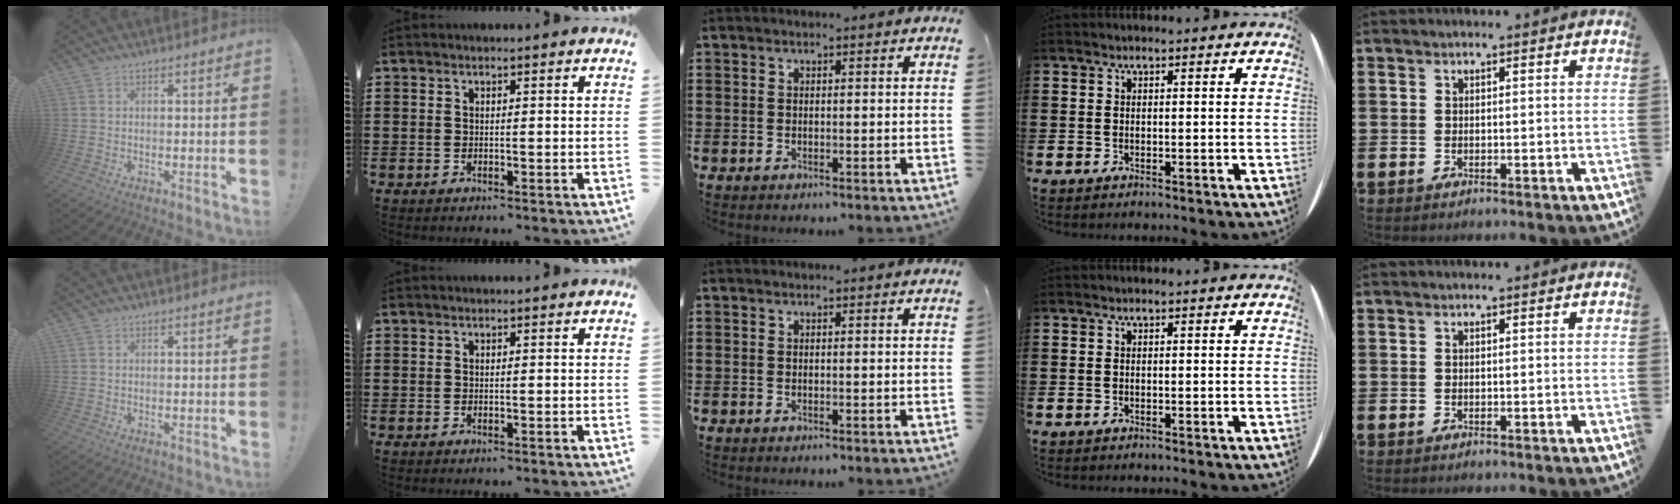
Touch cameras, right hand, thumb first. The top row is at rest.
{}